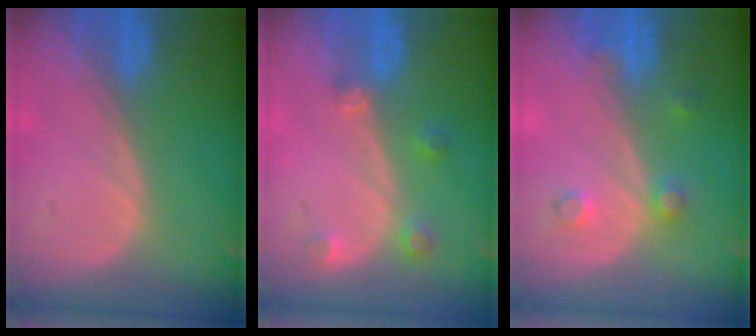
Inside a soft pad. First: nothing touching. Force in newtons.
{"total": 2.7, "press": 2.6, "slide": 0.4}
{"total": 2.6, "press": 2.6, "slide": 0.3}